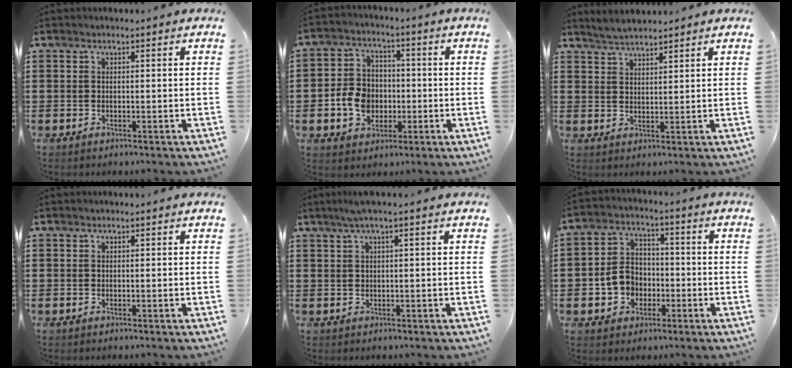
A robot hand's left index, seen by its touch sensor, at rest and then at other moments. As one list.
[{"total": 7.3, "force": [-1.3, 6.2, 3.6], "torque": [-0.089, 0.010, -0.029]}, {"total": 2.9, "force": [2.9, 0.2, 0.4], "torque": [-0.016, -0.002, 0.056]}, {"total": 0.0}, {"total": 1.8, "force": [0.7, -0.1, 1.6], "torque": [-0.030, -0.001, 0.012]}, {"total": 6.5, "force": [-1.7, 5.5, 2.9], "torque": [-0.078, 0.015, -0.034]}]